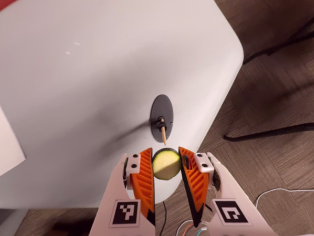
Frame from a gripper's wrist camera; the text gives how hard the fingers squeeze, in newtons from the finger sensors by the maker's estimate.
{"total": 10.5, "left": 11.5, "right": 9.5}